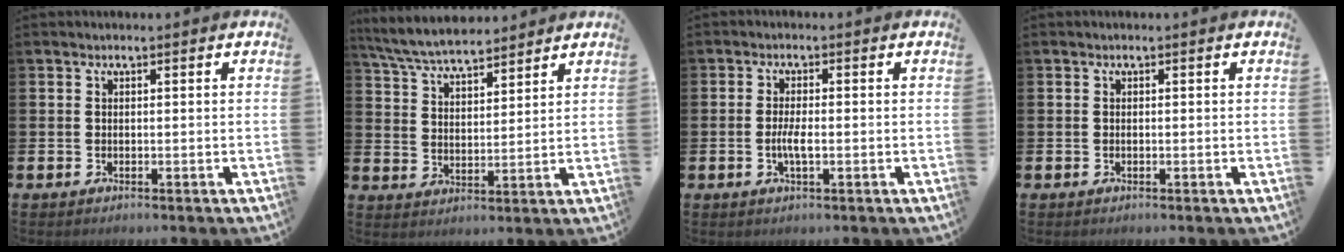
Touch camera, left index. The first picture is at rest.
{"total": 6.6, "force": [6.3, 1.2, 1.6], "torque": [-0.060, -0.025, 0.115]}
{"total": 2.6, "force": [-0.6, 0.7, 2.4], "torque": [-0.036, -0.002, -0.012]}
{"total": 0.0}